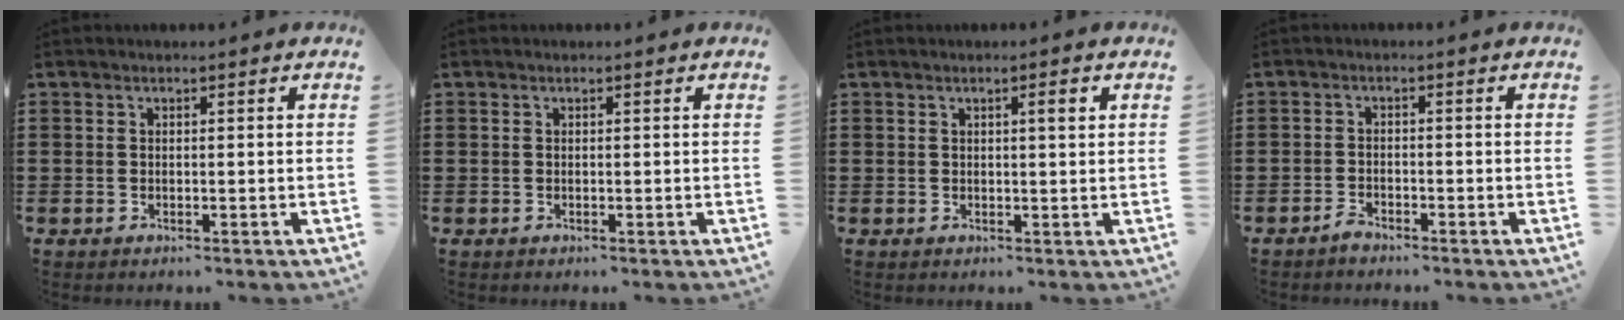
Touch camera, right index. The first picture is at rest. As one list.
[{"total": 0.0}, {"total": 1.9, "force": [0.6, 0.3, 1.7], "torque": [-0.025, 0.001, 0.007]}, {"total": 1.7, "force": [-1.6, 0.4, 0.4], "torque": [-0.012, -0.001, -0.031]}]